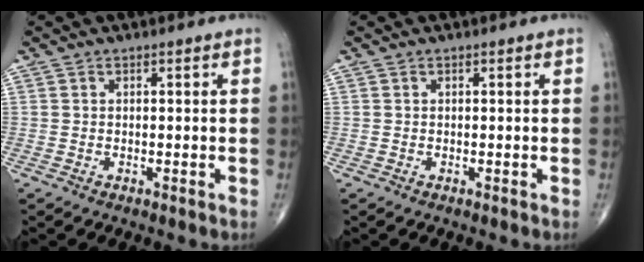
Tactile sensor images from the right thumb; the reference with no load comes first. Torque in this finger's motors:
{"motor_torque": [0.00, 0.01, 0.10, 0.10, 0.00]}